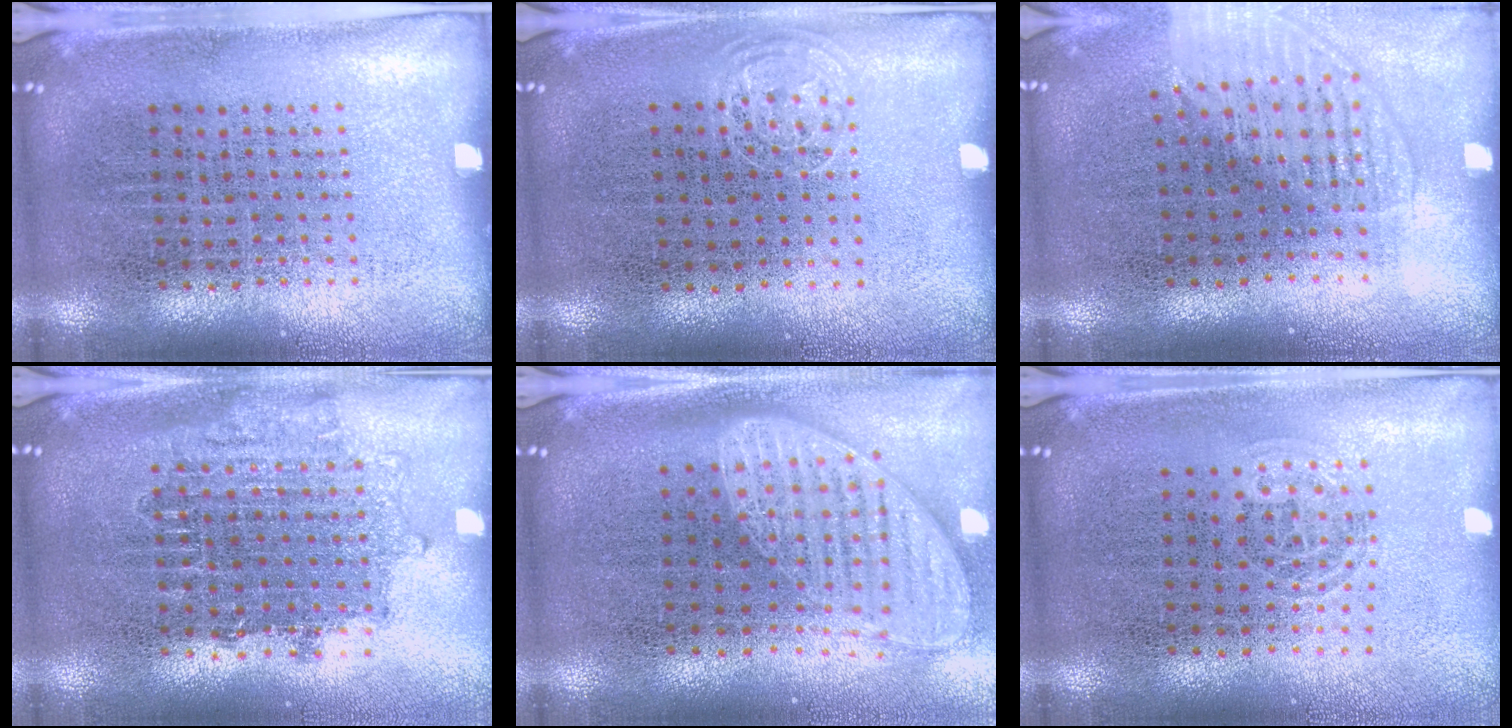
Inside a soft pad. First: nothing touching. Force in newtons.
{"total": 0.6, "press": 0.6, "slide": 0.3}
{"total": 1.4, "press": 1.2, "slide": 0.6}
{"total": 1.6, "press": 1.3, "slide": 0.9}
{"total": 1.9, "press": 1.5, "slide": 1.2}
{"total": 0.9, "press": 0.6, "slide": 0.6}